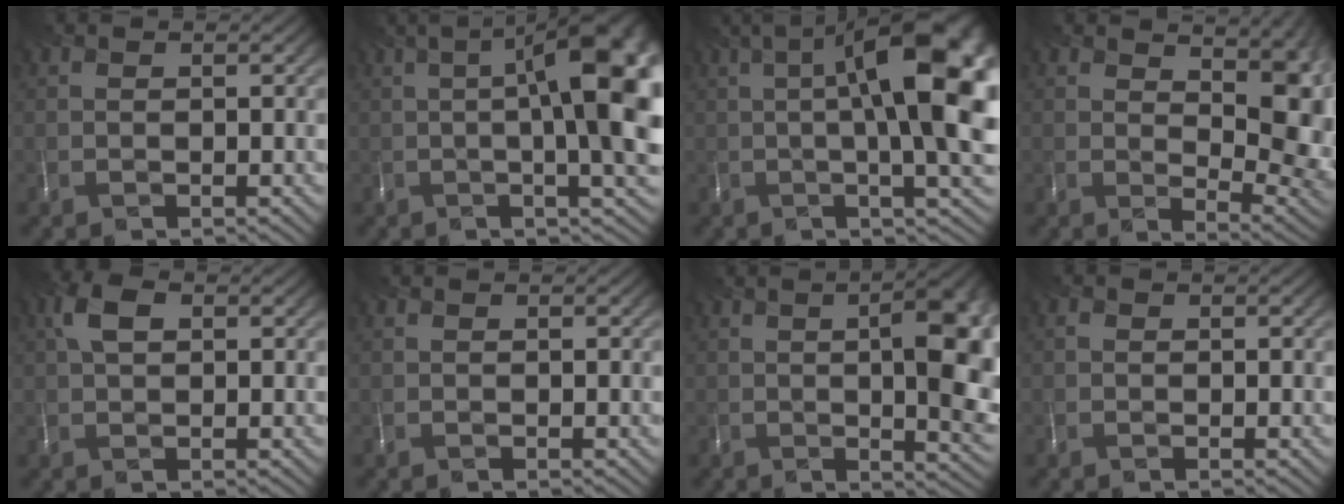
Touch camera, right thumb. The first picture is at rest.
{"total": 14.5, "force": [1.3, 4.4, 13.7], "torque": [-0.161, 0.008, 0.023]}
{"total": 16.0, "force": [1.8, 4.7, 15.1], "torque": [-0.201, 0.015, 0.037]}
{"total": 12.6, "force": [4.6, 6.1, 10.0], "torque": [-0.114, 0.003, 0.072]}
{"total": 2.9, "force": [1.0, 1.9, 1.9], "torque": [-0.050, -0.001, 0.019]}
{"total": 0.0}
{"total": 12.6, "force": [0.9, 4.7, 11.7], "torque": [-0.127, -0.001, 0.008]}
{"total": 0.5, "force": [-0.2, 0.0, -0.5], "torque": [0.004, -0.006, -0.004]}